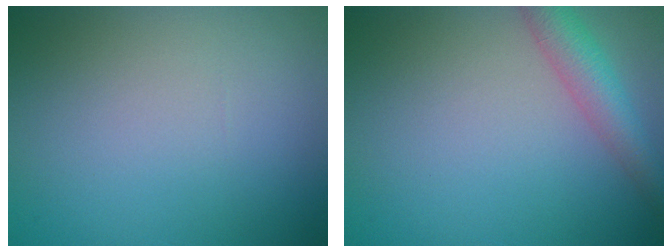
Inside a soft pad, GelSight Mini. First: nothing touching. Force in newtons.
{"total": 4.0, "press": 4.0, "slide": 0.3}